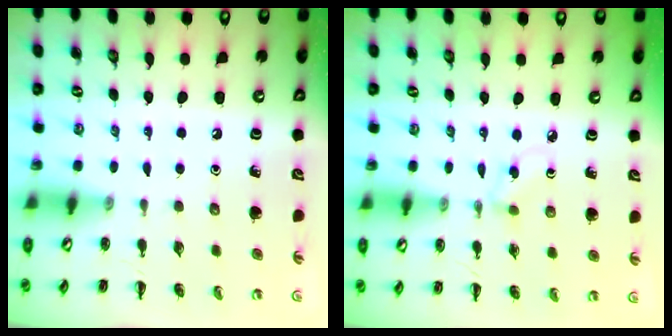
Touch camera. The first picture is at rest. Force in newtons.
{"total": 2.9, "press": 2.6, "slide": 1.2}